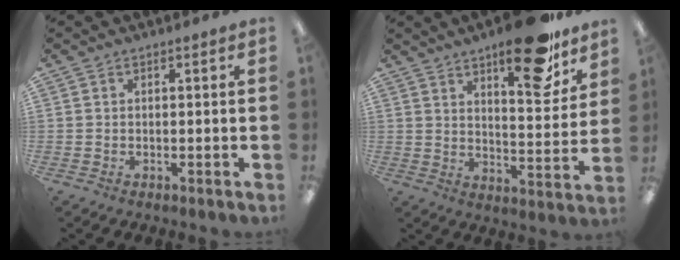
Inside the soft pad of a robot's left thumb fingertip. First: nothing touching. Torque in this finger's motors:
{"motor_torque": [0.25, 0.35, 1.54, -1.24, 0.10]}